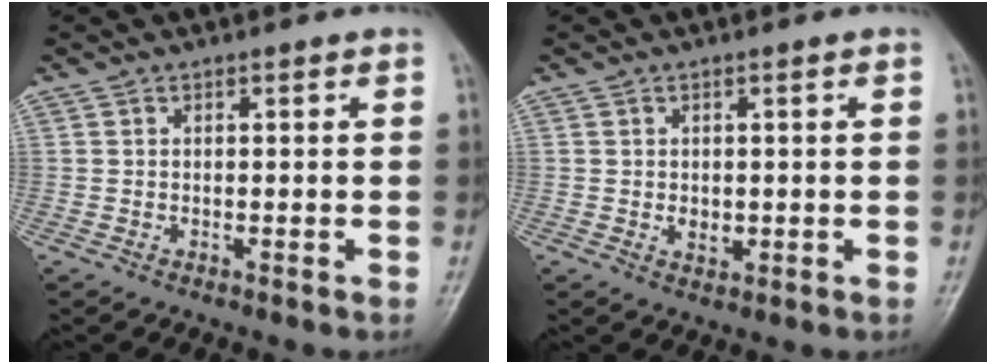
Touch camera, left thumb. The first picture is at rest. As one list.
[{"total": 2.3, "force": [-0.1, 1.7, 1.6], "torque": [-0.017, -0.003, 0.004]}]